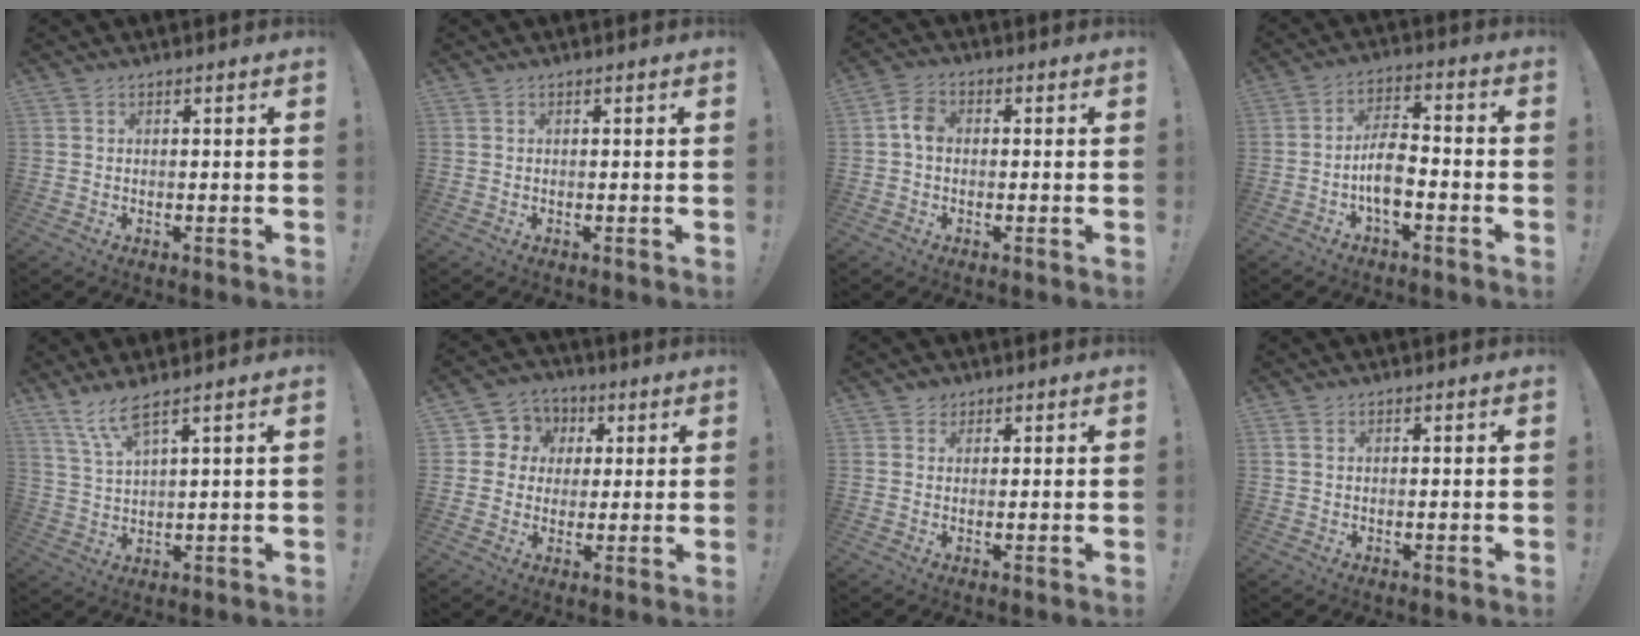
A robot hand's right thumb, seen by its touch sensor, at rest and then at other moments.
{"total": 0.0}
{"total": 5.3, "force": [-0.2, 3.8, 3.6], "torque": [-0.072, 0.016, -0.001]}
{"total": 8.6, "force": [-3.2, 4.3, 6.8], "torque": [-0.120, 0.010, -0.057]}
{"total": 6.8, "force": [5.0, 0.9, 4.5], "torque": [-0.104, -0.017, 0.092]}
{"total": 7.6, "force": [0.8, 7.3, 1.8], "torque": [-0.026, 0.002, 0.021]}
{"total": 2.5, "force": [1.6, 1.9, 0.4], "torque": [0.005, -0.006, 0.027]}
{"total": 1.2, "force": [0.5, 0.9, 0.6], "torque": [-0.013, 0.005, 0.011]}